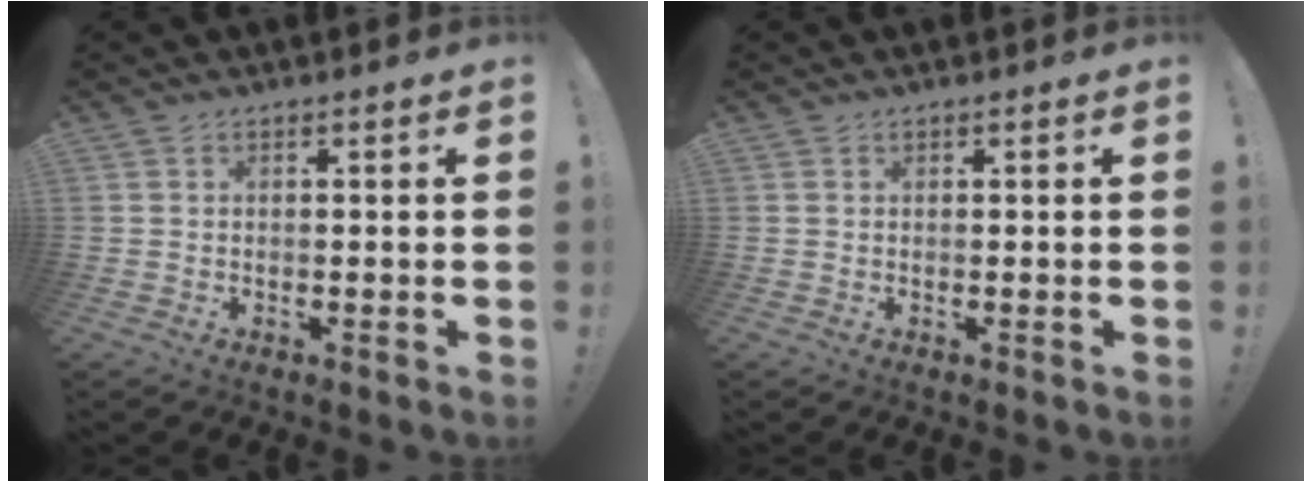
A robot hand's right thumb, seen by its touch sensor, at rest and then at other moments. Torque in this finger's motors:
{"motor_torque": [-0.08, 0.18, 0.17, -0.04, -0.07]}